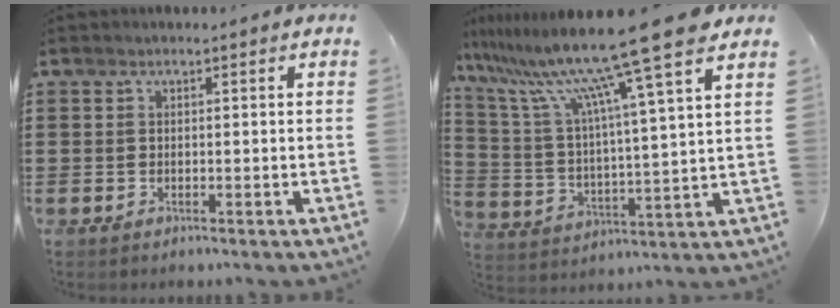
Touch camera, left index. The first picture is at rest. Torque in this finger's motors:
{"motor_torque": [1.91, 0.07, 1.05, 0.21]}